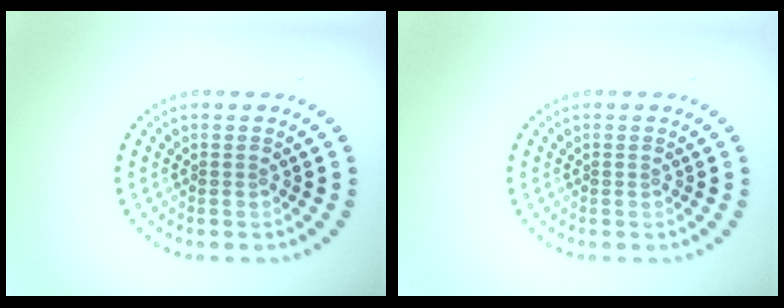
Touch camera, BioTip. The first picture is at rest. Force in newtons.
{"total": 0.0}